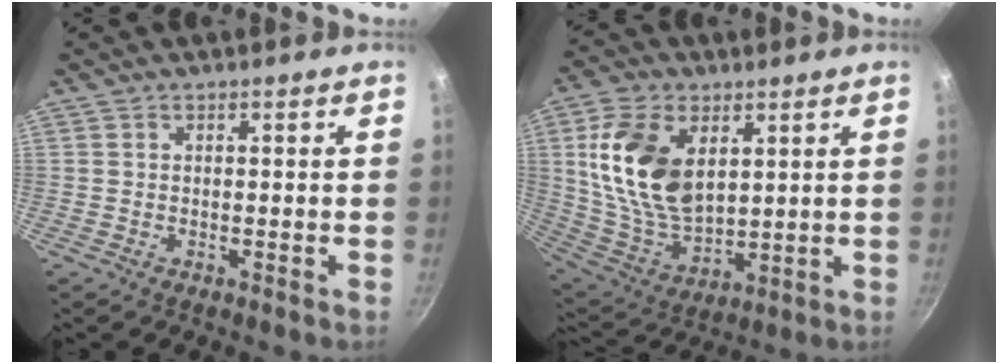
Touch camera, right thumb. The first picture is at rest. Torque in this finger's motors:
{"motor_torque": [1.11, 2.01, 1.89, 0.32, 0.53]}